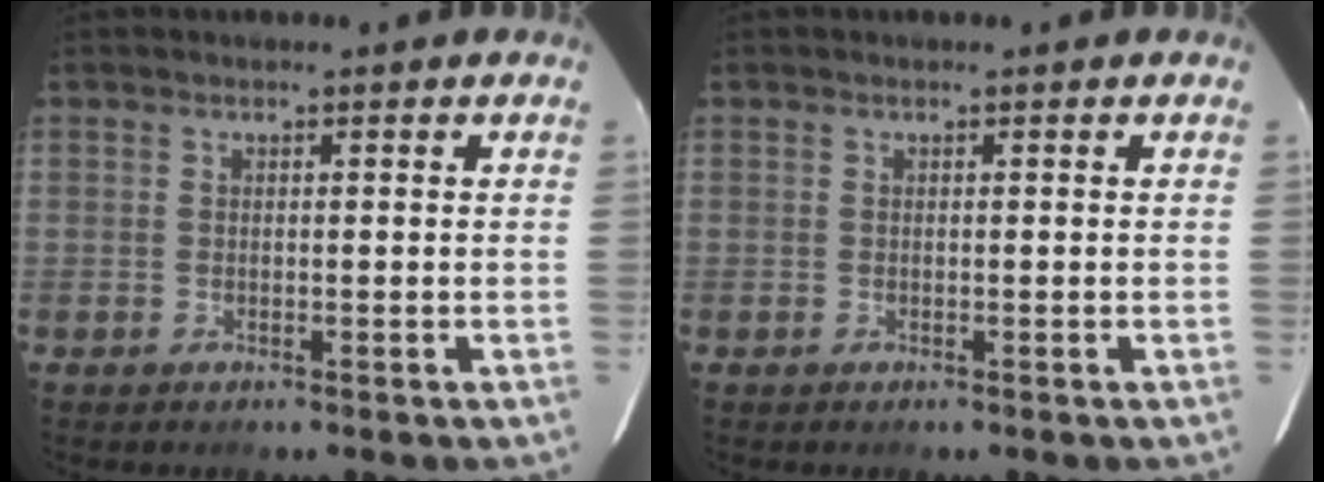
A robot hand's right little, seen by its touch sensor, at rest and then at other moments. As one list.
[{"total": 0.0}]